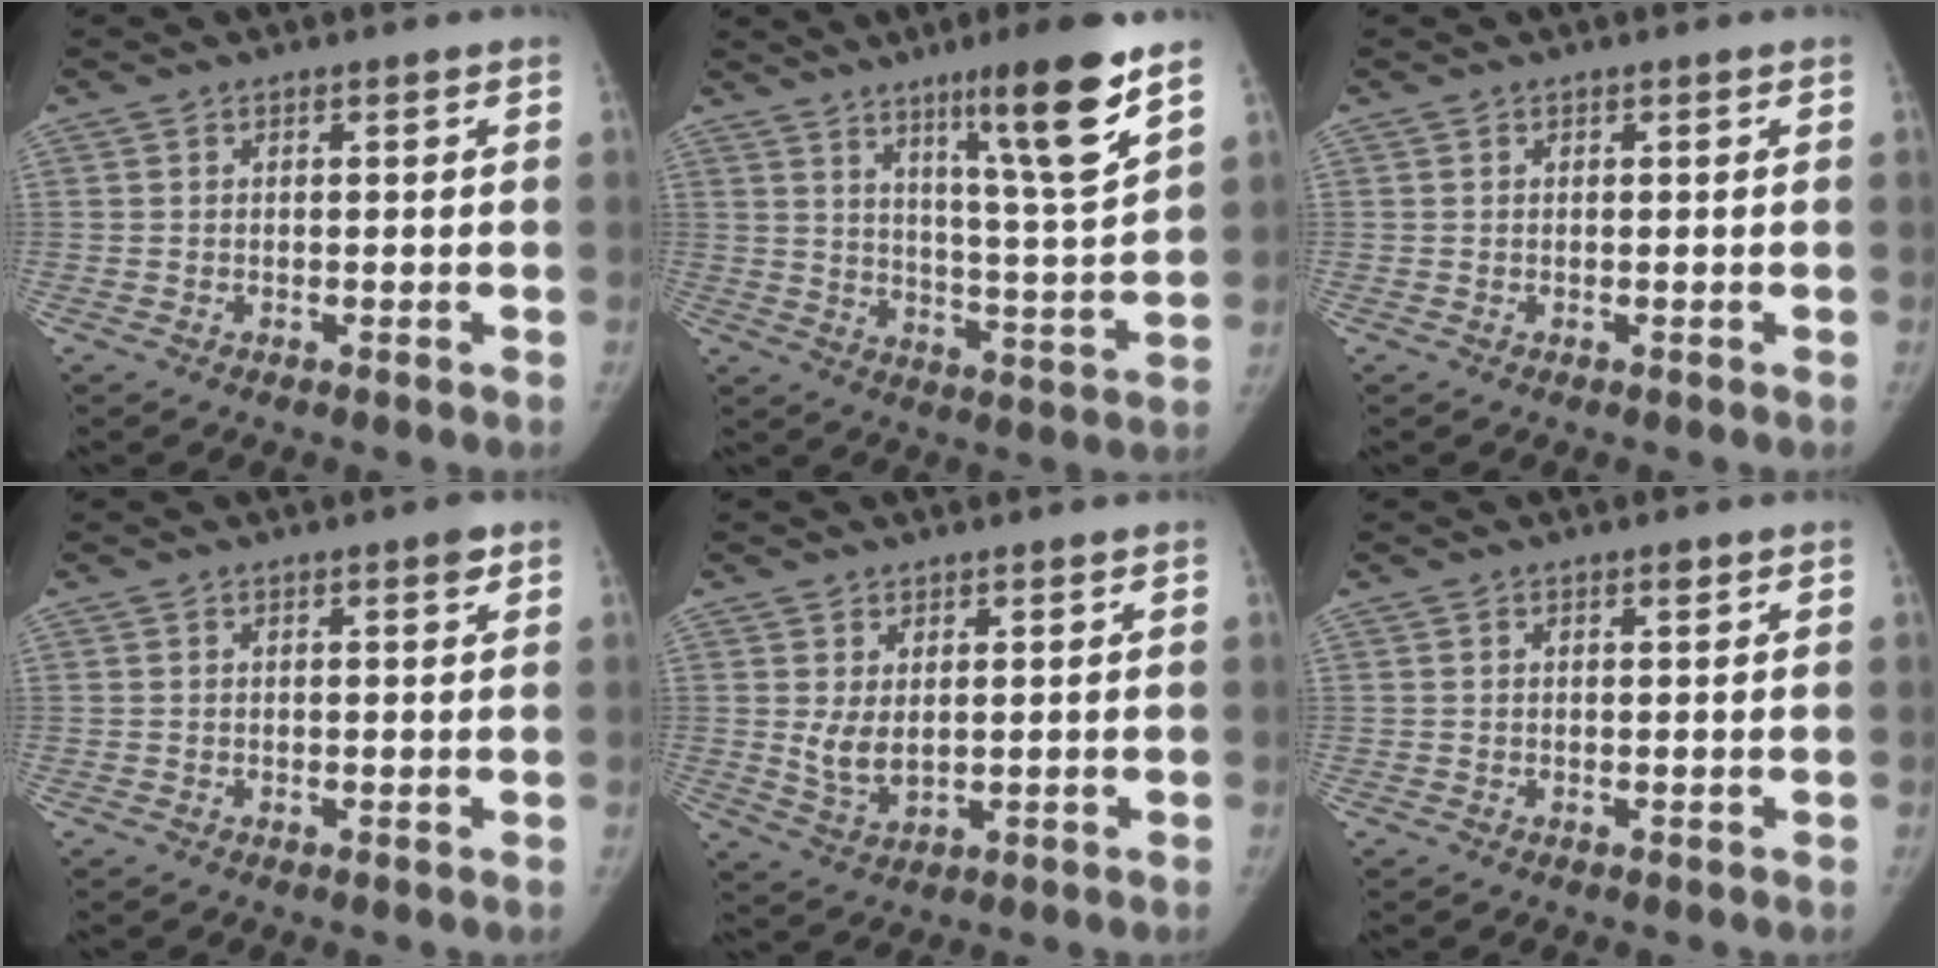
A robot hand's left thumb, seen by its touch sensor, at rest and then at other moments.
{"total": 16.3, "force": [9.6, 0.7, 13.1], "torque": [-0.194, -0.061, 0.153]}
{"total": 0.0}
{"total": 1.6, "force": [0.9, 0.4, 1.2], "torque": [-0.015, -0.003, 0.012]}
{"total": 4.5, "force": [1.1, 2.5, 3.6], "torque": [-0.063, -0.015, 0.032]}
{"total": 0.9, "force": [0.6, 0.2, 0.6], "torque": [-0.008, -0.003, 0.010]}